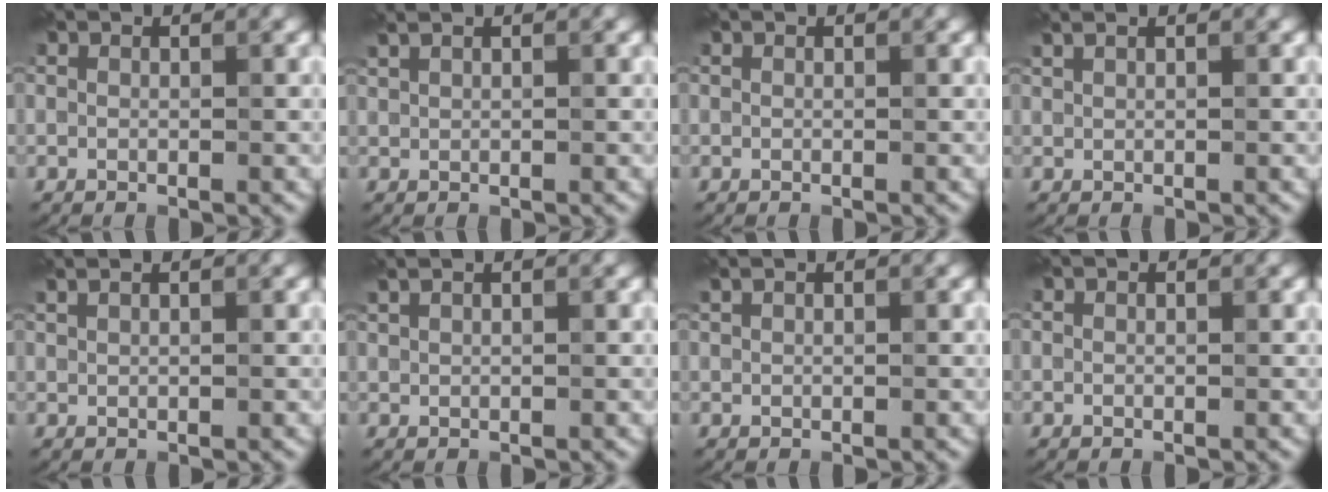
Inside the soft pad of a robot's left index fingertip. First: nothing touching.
{"total": 1.4, "force": [1.1, 0.5, 0.8], "torque": [-0.017, 0.002, 0.019]}
{"total": 0.0}
{"total": 1.3, "force": [1.0, 0.5, 0.8], "torque": [-0.014, 0.001, 0.015]}
{"total": 1.6, "force": [1.2, 0.6, 0.9], "torque": [-0.011, -0.001, 0.014]}
{"total": 1.3, "force": [1.0, 0.4, 0.6], "torque": [-0.014, 0.000, 0.019]}
{"total": 0.7, "force": [0.5, 0.2, 0.4], "torque": [-0.008, 0.004, 0.011]}
{"total": 0.0}